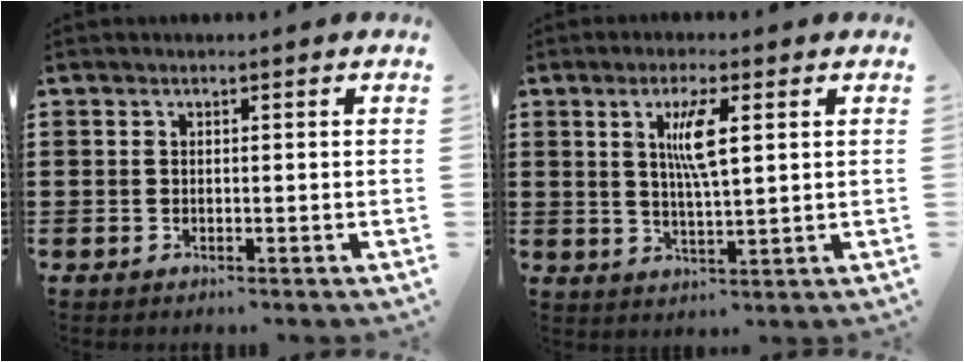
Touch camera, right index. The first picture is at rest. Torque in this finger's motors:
{"motor_torque": [0.23, -0.08, 0.24, 0.07]}